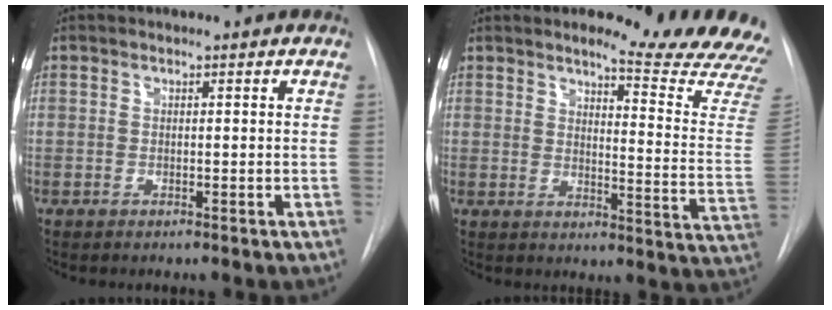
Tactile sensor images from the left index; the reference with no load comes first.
{"total": 16.4, "force": [15.4, -0.2, 5.5], "torque": [-0.065, -0.138, 0.164]}